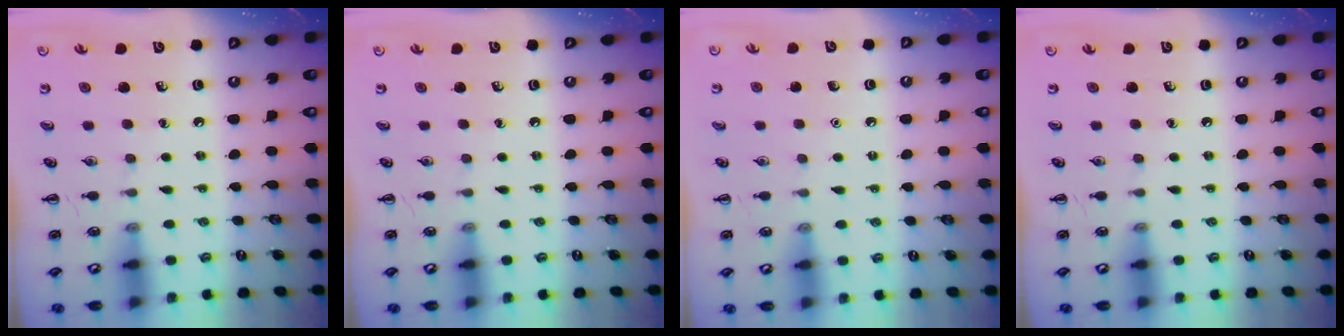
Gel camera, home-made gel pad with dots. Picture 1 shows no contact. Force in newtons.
{"total": 0.0}
{"total": 1.5, "press": 1.5, "slide": 0.1}
{"total": 0.0}